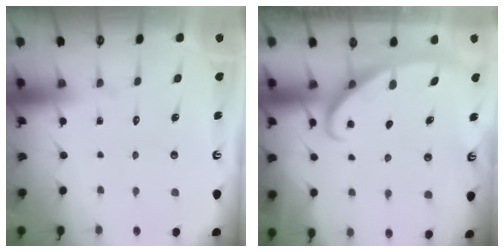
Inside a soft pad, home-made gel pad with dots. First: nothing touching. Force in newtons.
{"total": 2.8, "press": 2.8, "slide": 0.4}